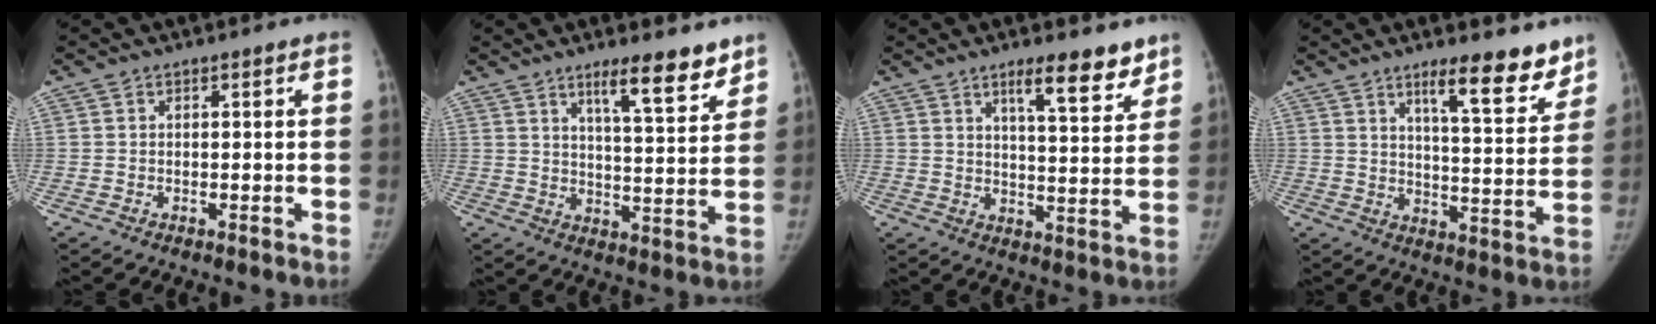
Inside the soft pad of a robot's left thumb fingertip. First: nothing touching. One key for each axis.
{"total": 10.4, "fx": 7.5, "fy": 2.2, "fz": 6.9, "tx": -0.081, "ty": -0.053, "tz": 0.115}
{"total": 9.9, "fx": 7.0, "fy": 2.5, "fz": 6.6, "tx": -0.069, "ty": -0.047, "tz": 0.104}
{"total": 12.4, "fx": 8.8, "fy": 3.1, "fz": 8.2, "tx": -0.079, "ty": -0.062, "tz": 0.131}